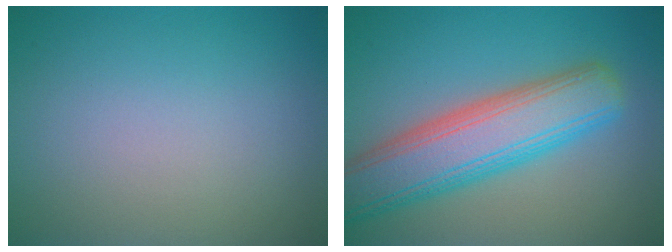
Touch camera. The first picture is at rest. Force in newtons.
{"total": 8.6, "press": 8.6, "slide": 0.4}